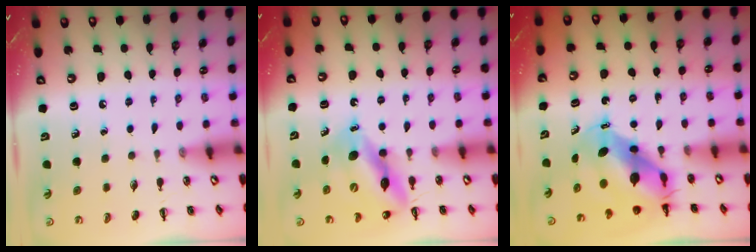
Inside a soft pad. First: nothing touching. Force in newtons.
{"total": 12.8, "press": 12.4, "slide": 3.4}
{"total": 7.7, "press": 7.4, "slide": 2.2}